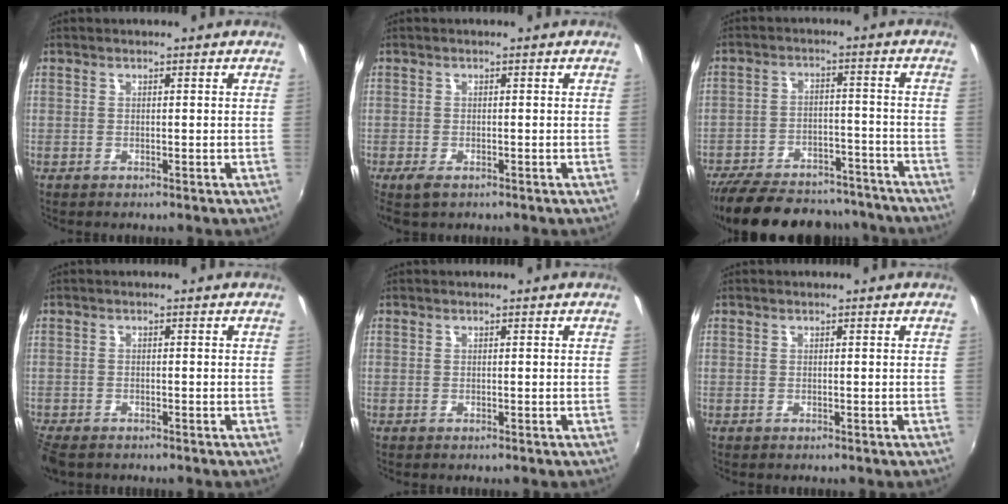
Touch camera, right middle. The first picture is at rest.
{"total": 2.7, "force": [-1.7, 1.2, 1.8], "torque": [-0.038, -0.010, -0.031]}
{"total": 25.8, "force": [-21.8, 9.4, 10.1], "torque": [-0.215, 0.011, -0.295]}
{"total": 5.0, "force": [-4.0, 1.9, 2.2], "torque": [-0.062, -0.025, -0.079]}
{"total": 0.0}
{"total": 0.0}